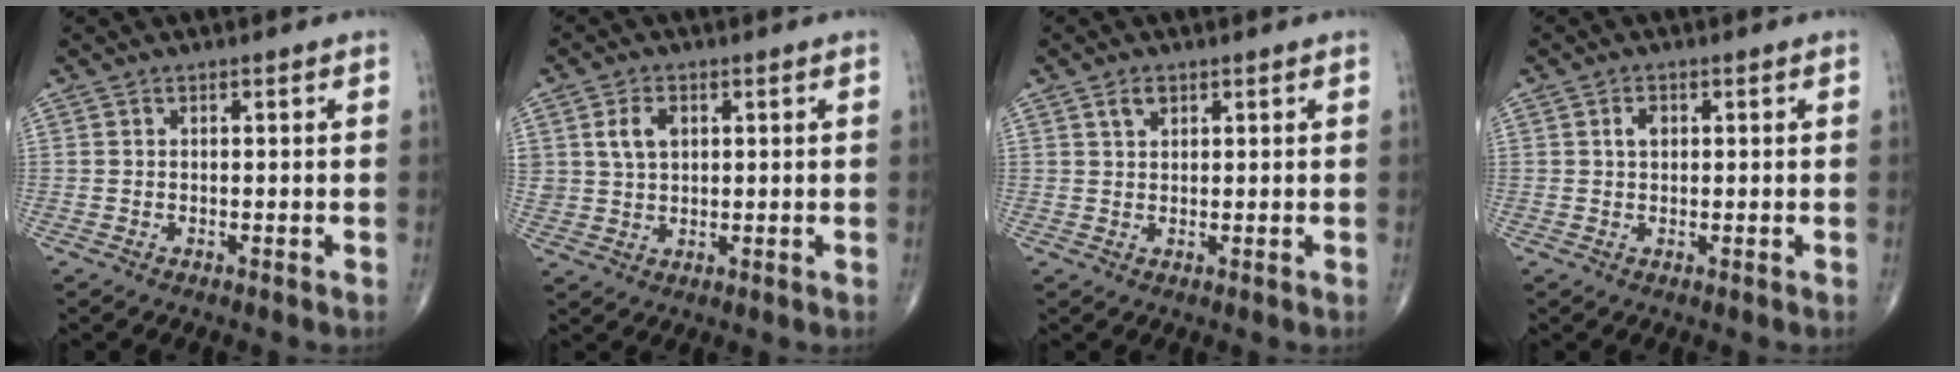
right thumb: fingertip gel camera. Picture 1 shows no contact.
{"total": 5.2, "force": [1.6, 3.6, 3.3], "torque": [-0.051, -0.005, 0.033]}
{"total": 2.2, "force": [1.2, 1.3, 1.2], "torque": [-0.018, -0.002, 0.023]}
{"total": 2.2, "force": [0.5, 1.5, 1.5], "torque": [-0.023, 0.003, 0.008]}